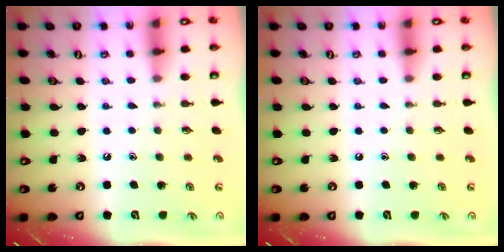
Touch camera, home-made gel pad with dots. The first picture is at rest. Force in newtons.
{"total": 0.0}